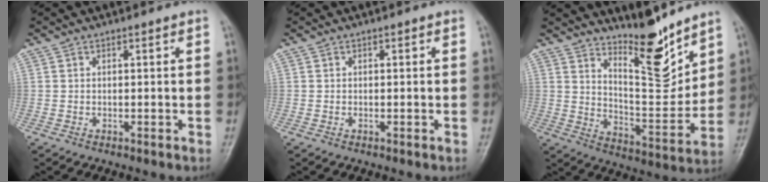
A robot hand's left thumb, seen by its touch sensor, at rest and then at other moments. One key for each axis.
{"total": 0.0}
{"total": 12.2, "fx": 9.7, "fy": 3.1, "fz": 6.8, "tx": -0.074, "ty": -0.090, "tz": 0.170}